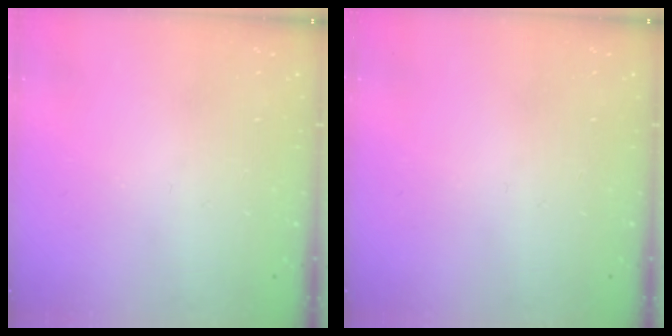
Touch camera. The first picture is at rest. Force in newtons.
{"total": 0.0}